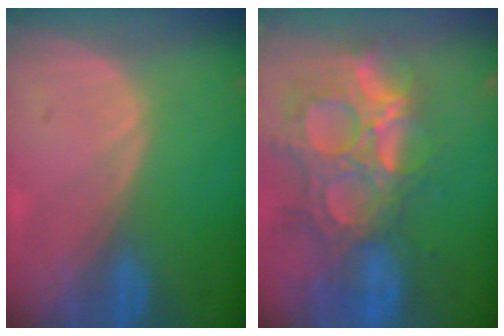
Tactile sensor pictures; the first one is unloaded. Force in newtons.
{"total": 14.3, "press": 11.9, "slide": 7.8}